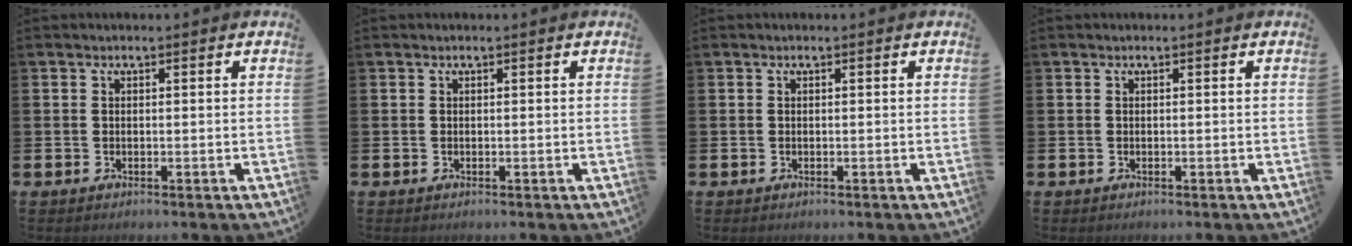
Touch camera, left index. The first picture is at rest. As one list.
[{"total": 0.0}, {"total": 0.0}, {"total": 0.0}]